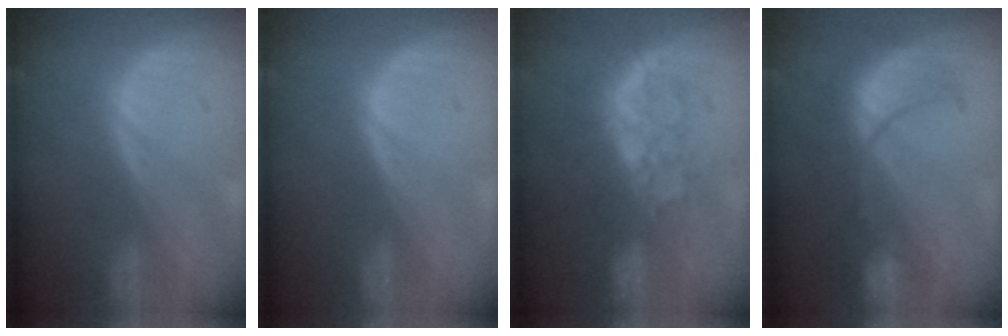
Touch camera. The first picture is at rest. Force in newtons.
{"total": 0.0}
{"total": 8.2, "press": 7.0, "slide": 4.1}
{"total": 8.4, "press": 8.3, "slide": 0.7}